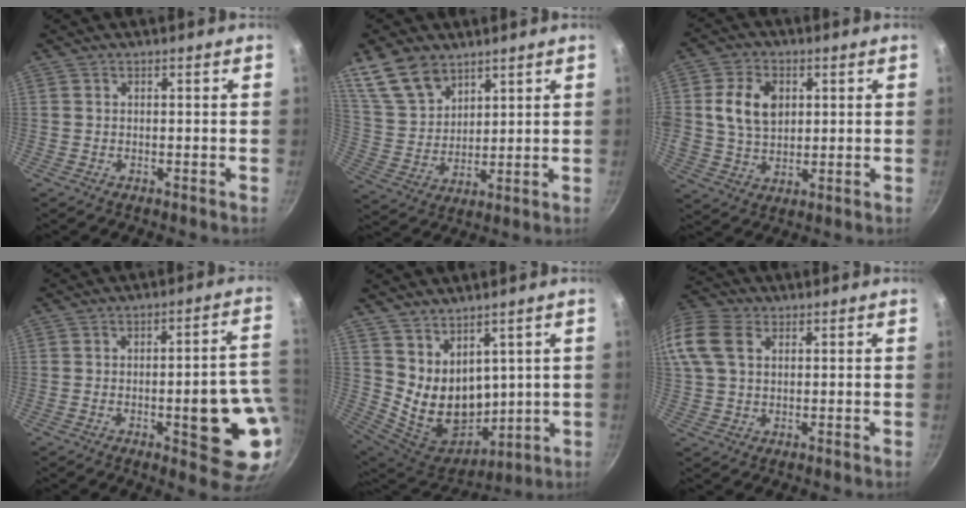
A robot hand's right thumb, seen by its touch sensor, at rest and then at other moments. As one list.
[{"total": 11.1, "force": [7.6, 6.5, 4.8], "torque": [-0.068, -0.034, 0.162]}, {"total": 10.2, "force": [2.2, 7.3, 6.8], "torque": [-0.111, -0.002, 0.039]}, {"total": 15.8, "force": [-3.2, 5.1, 14.6], "torque": [-0.143, 0.022, -0.041]}, {"total": 12.8, "force": [5.6, 8.5, 7.8], "torque": [-0.114, -0.053, 0.131]}, {"total": 17.8, "force": [5.7, 12.5, 11.3], "torque": [-0.281, 0.044, 0.105]}]